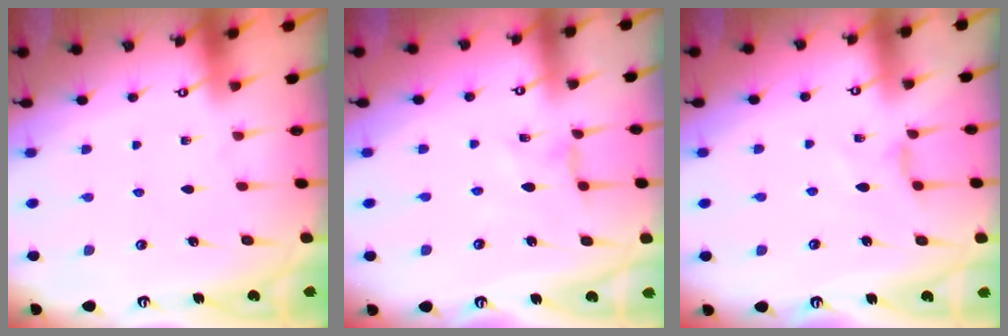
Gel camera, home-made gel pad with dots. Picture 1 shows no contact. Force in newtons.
{"total": 1.4, "press": 1.3, "slide": 0.3}
{"total": 4.2, "press": 4.2, "slide": 0.5}